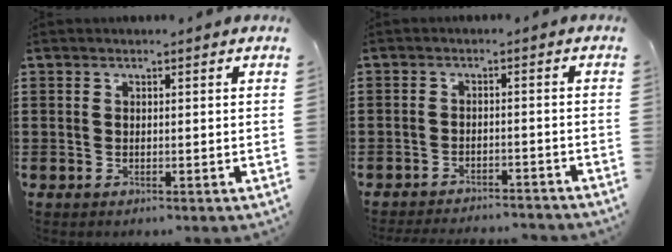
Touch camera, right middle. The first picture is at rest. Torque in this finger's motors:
{"motor_torque": [0.34, 0.13, -0.07, -0.02]}